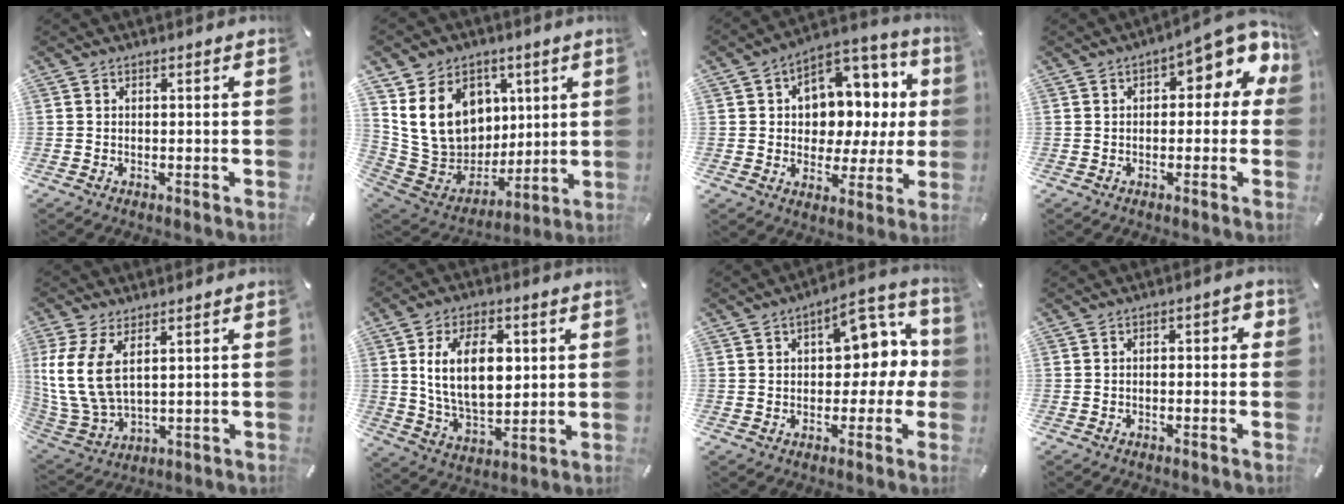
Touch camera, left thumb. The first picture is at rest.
{"total": 18.2, "force": [5.4, 15.3, 8.2], "torque": [-0.144, -0.037, 0.120]}
{"total": 10.0, "force": [2.2, 8.5, 4.8], "torque": [-0.064, -0.028, 0.047]}
{"total": 9.1, "force": [3.6, 4.0, 7.3], "torque": [-0.095, -0.022, 0.057]}
{"total": 10.7, "force": [4.1, 6.1, 7.9], "torque": [-0.201, -0.024, 0.076]}
{"total": 14.6, "force": [3.1, 8.7, 11.3], "torque": [-0.227, 0.001, 0.050]}
{"total": 13.4, "force": [3.7, 8.0, 10.0], "torque": [-0.121, -0.021, 0.061]}
{"total": 2.3, "force": [-1.2, 0.9, 1.7], "torque": [-0.030, 0.009, -0.024]}